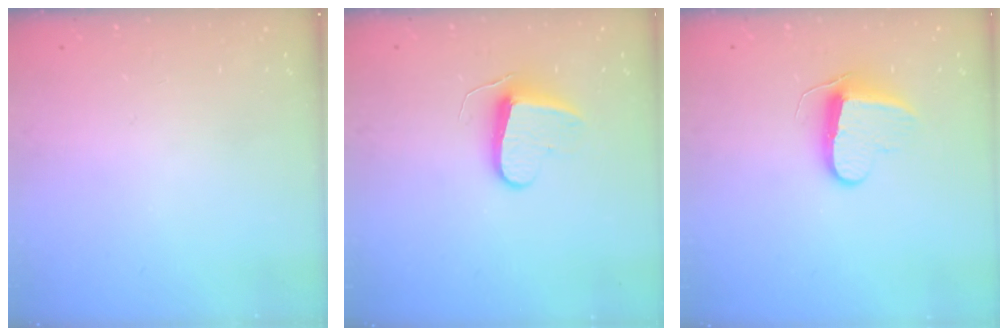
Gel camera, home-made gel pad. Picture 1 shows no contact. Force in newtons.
{"total": 8.8, "press": 8.8, "slide": 0.2}
{"total": 9.9, "press": 9.9, "slide": 0.2}